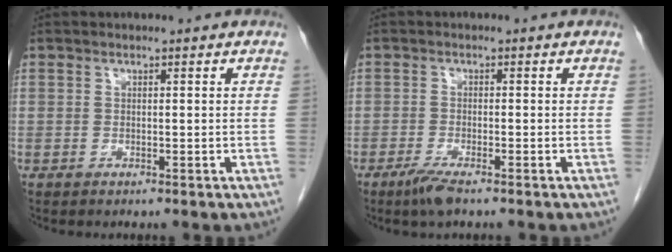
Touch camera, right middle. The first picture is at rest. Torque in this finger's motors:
{"motor_torque": [0.57, -0.35, 0.15, 0.05]}